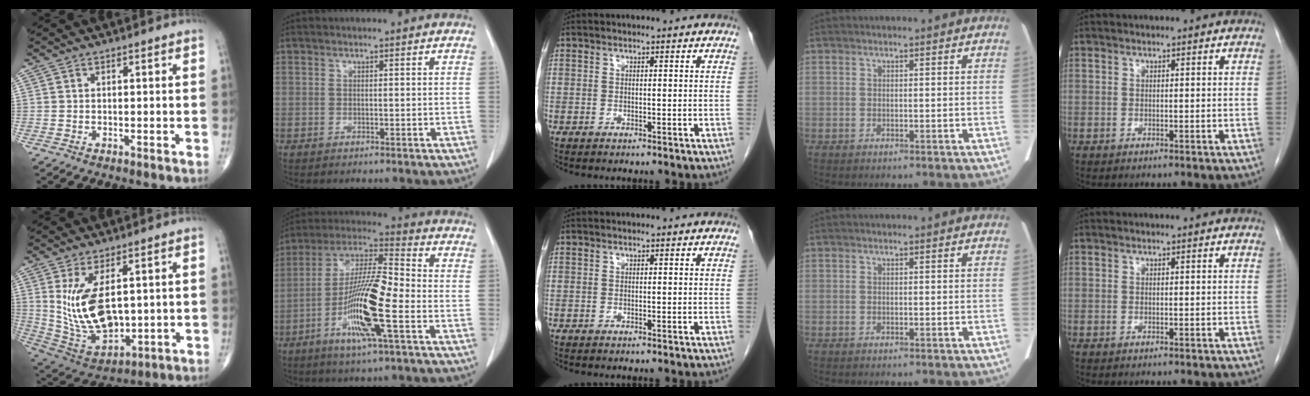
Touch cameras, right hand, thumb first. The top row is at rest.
{"thumb": {"total": 14.3, "force": [2.5, 7.3, 12.0], "torque": [-0.214, -0.021, 0.074]}, "index": {"total": 15.0, "force": [-4.8, 1.2, 14.2], "torque": [-0.278, -0.008, -0.095]}}